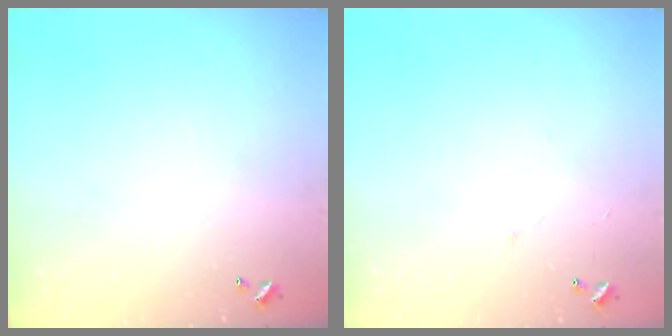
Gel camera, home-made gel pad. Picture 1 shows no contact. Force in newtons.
{"total": 0.8, "press": 0.6, "slide": 0.6}